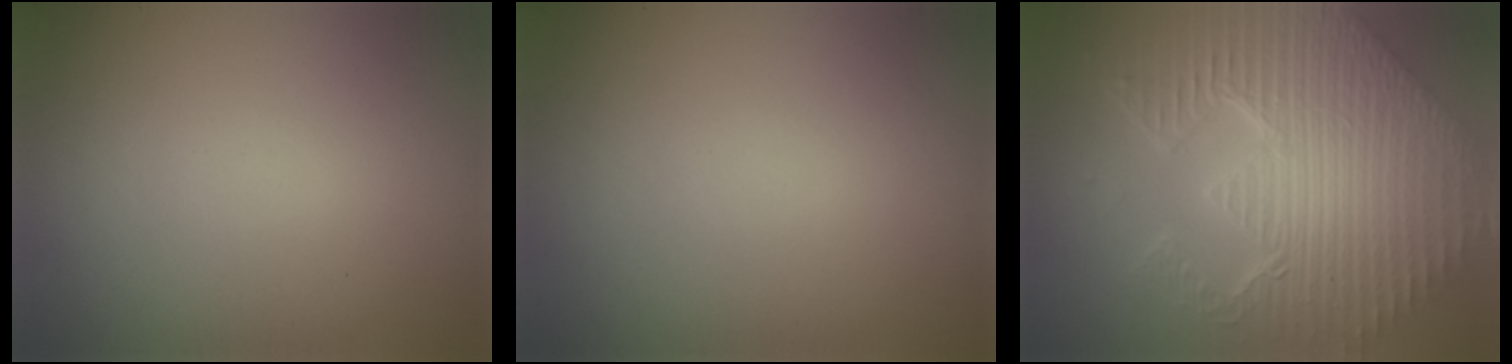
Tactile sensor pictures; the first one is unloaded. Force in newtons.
{"total": 0.0}
{"total": 11.5, "press": 7.5, "slide": 8.6}